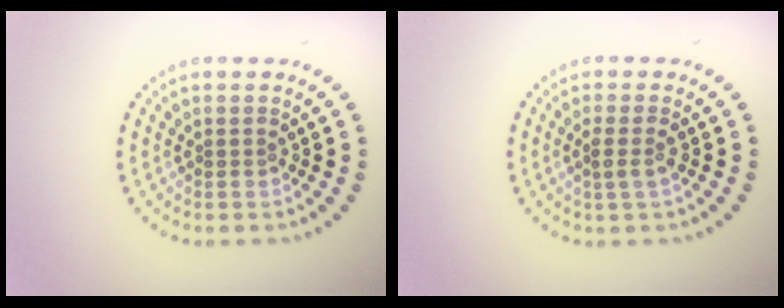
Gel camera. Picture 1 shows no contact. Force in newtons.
{"total": 1.5, "press": 1.2, "slide": 0.9}